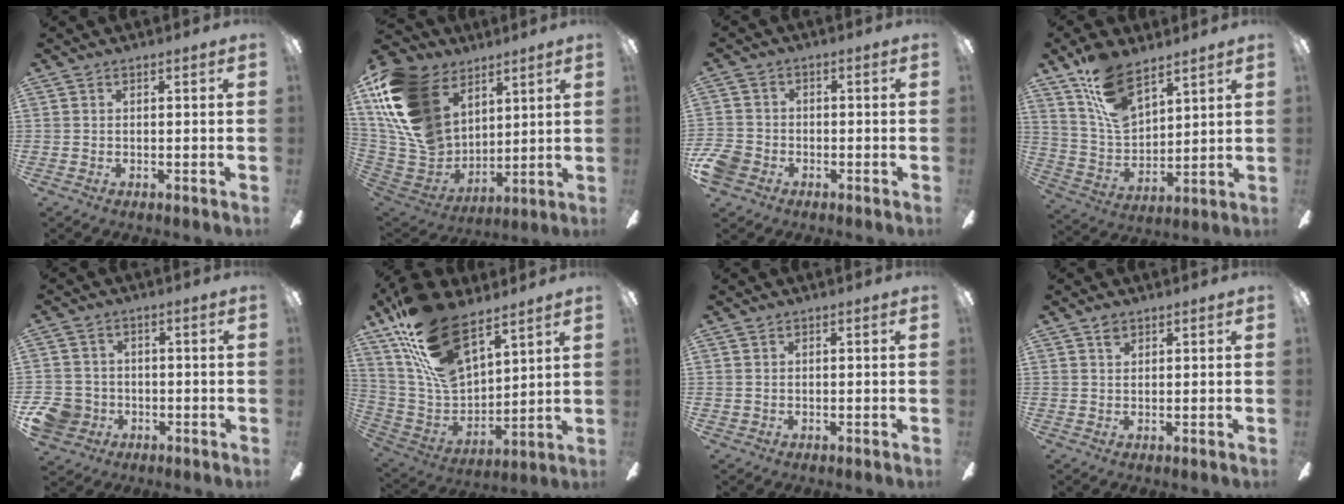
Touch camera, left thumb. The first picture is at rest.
{"total": 22.1, "force": [10.2, 15.1, 12.5], "torque": [-0.296, -0.040, 0.190]}
{"total": 5.8, "force": [-2.6, 4.6, 2.4], "torque": [-0.062, 0.018, -0.051]}
{"total": 14.8, "force": [9.8, 7.4, 8.2], "torque": [-0.159, -0.039, 0.186]}
{"total": 8.3, "force": [-2.7, 7.4, 2.7], "torque": [-0.071, 0.027, -0.046]}
{"total": 21.9, "force": [14.7, 9.8, 13.0], "torque": [-0.269, -0.088, 0.267]}
{"total": 0.8, "force": [0.2, 0.8, 0.1], "torque": [-0.002, 0.006, 0.003]}
{"total": 1.8, "force": [1.3, 1.1, 0.7], "torque": [-0.009, -0.003, 0.023]}